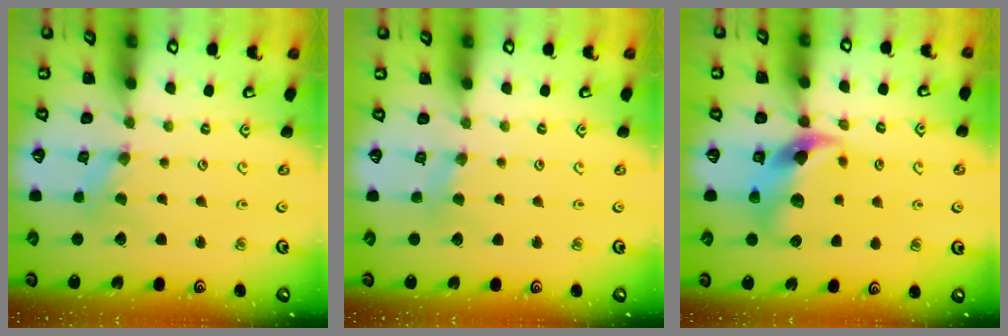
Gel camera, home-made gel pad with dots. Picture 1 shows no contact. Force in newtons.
{"total": 2.5, "press": 2.4, "slide": 0.5}
{"total": 10.4, "press": 10.3, "slide": 1.2}